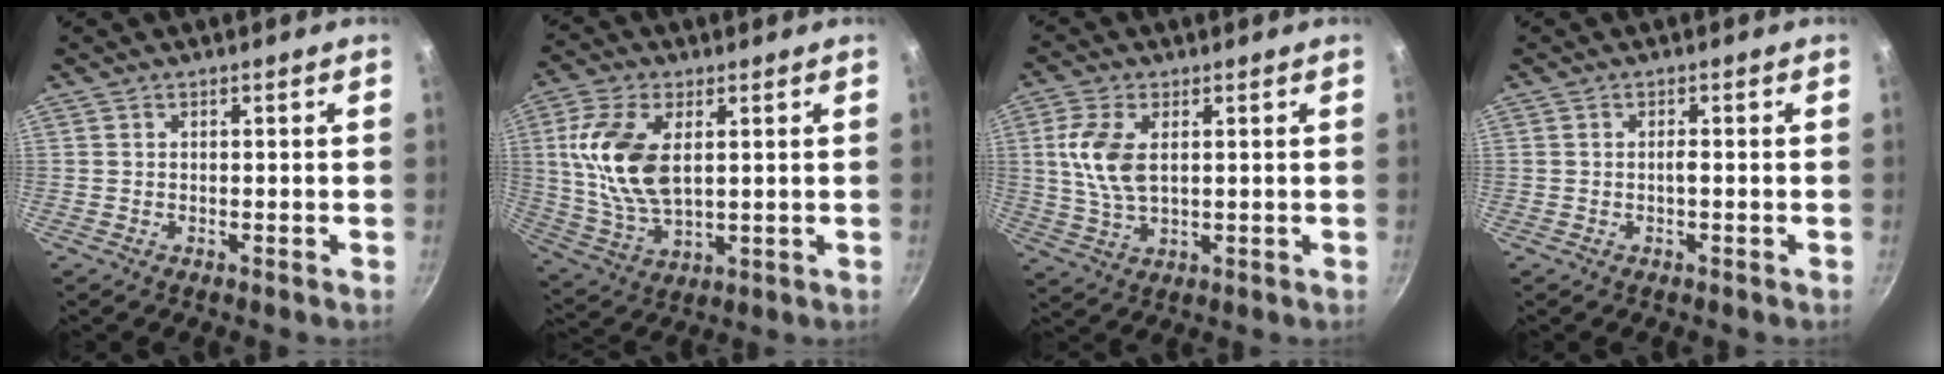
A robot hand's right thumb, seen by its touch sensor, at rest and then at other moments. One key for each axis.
{"total": 14.1, "fx": 2.9, "fy": 7.7, "fz": 11.5, "tx": -0.224, "ty": -0.009, "tz": 0.060}
{"total": 8.7, "fx": 1.7, "fy": 4.8, "fz": 7.1, "tx": -0.144, "ty": -0.003, "tz": 0.034}
{"total": 0.9, "fx": -0.2, "fy": 0.2, "fz": 0.9, "tx": -0.018, "ty": 0.005, "tz": -0.005}